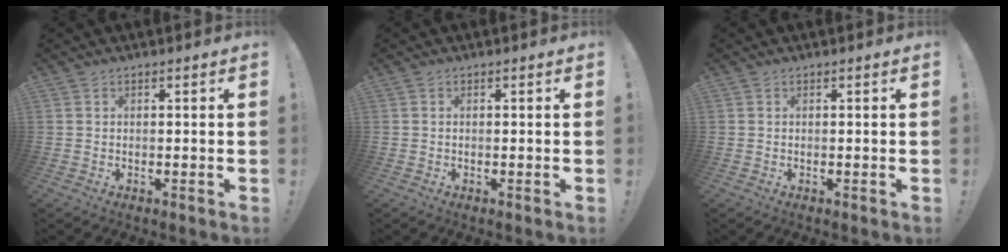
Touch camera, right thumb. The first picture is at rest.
{"total": 0.0}
{"total": 0.0}